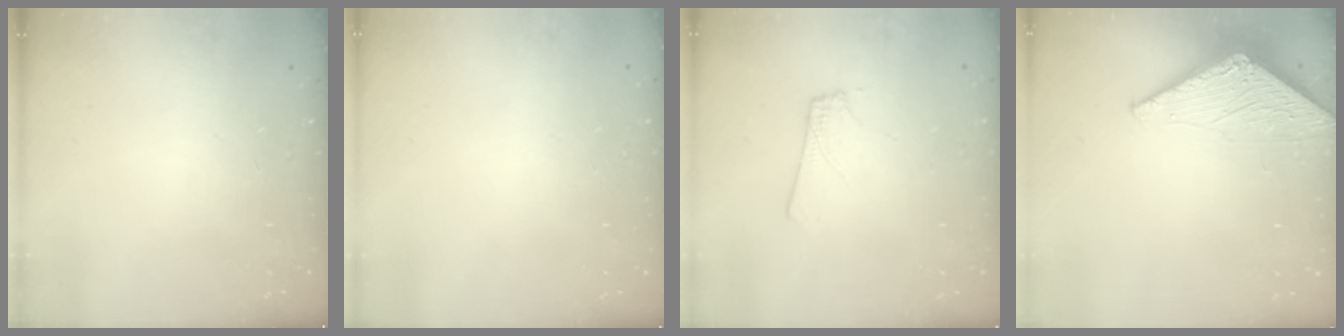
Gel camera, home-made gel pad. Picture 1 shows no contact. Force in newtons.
{"total": 0.0}
{"total": 2.3, "press": 2.3, "slide": 0.3}
{"total": 3.0, "press": 3.0, "slide": 0.2}